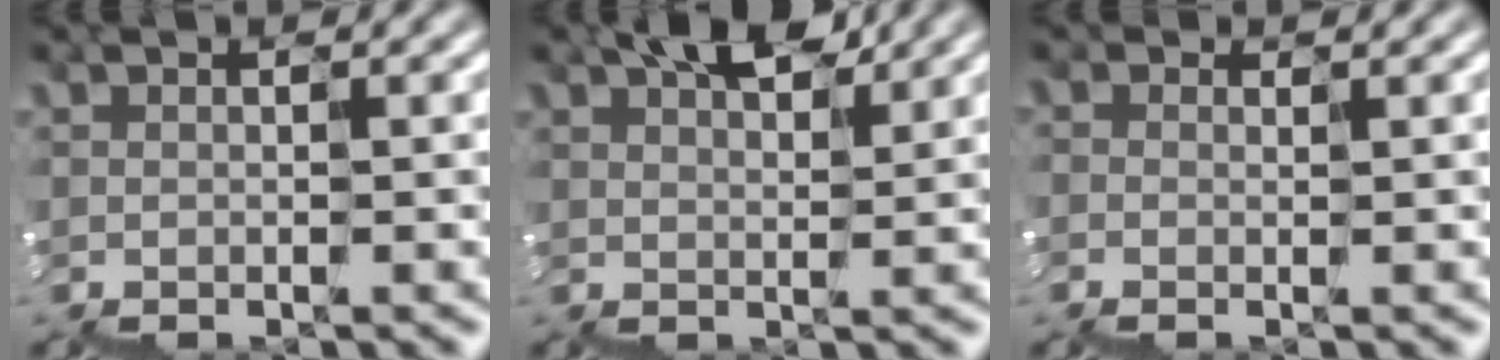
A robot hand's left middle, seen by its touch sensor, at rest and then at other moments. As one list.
[{"total": 3.3, "force": [2.8, 1.0, 1.2], "torque": [-0.031, 0.014, 0.043]}, {"total": 0.9, "force": [-0.3, -0.3, -0.7], "torque": [0.007, -0.008, -0.009]}]